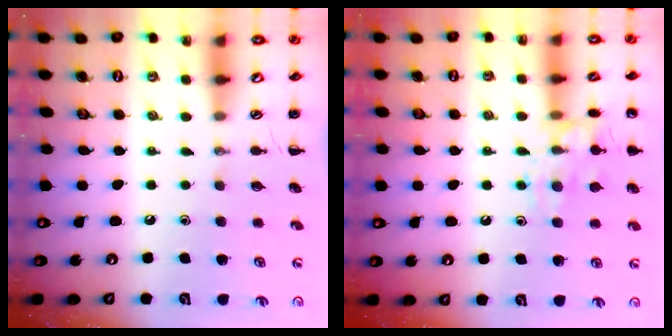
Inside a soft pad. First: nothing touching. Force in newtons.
{"total": 12.7, "press": 12.6, "slide": 0.8}